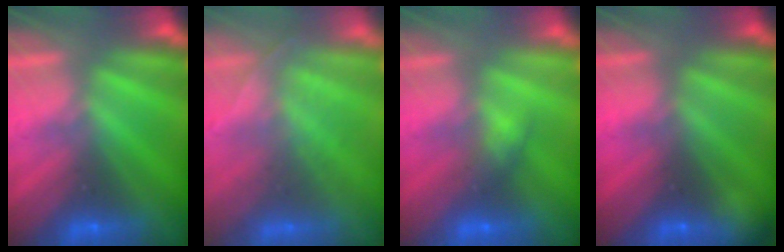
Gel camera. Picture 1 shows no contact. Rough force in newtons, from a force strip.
{"total": 1.7}
{"total": 2.9}
{"total": 2.3}